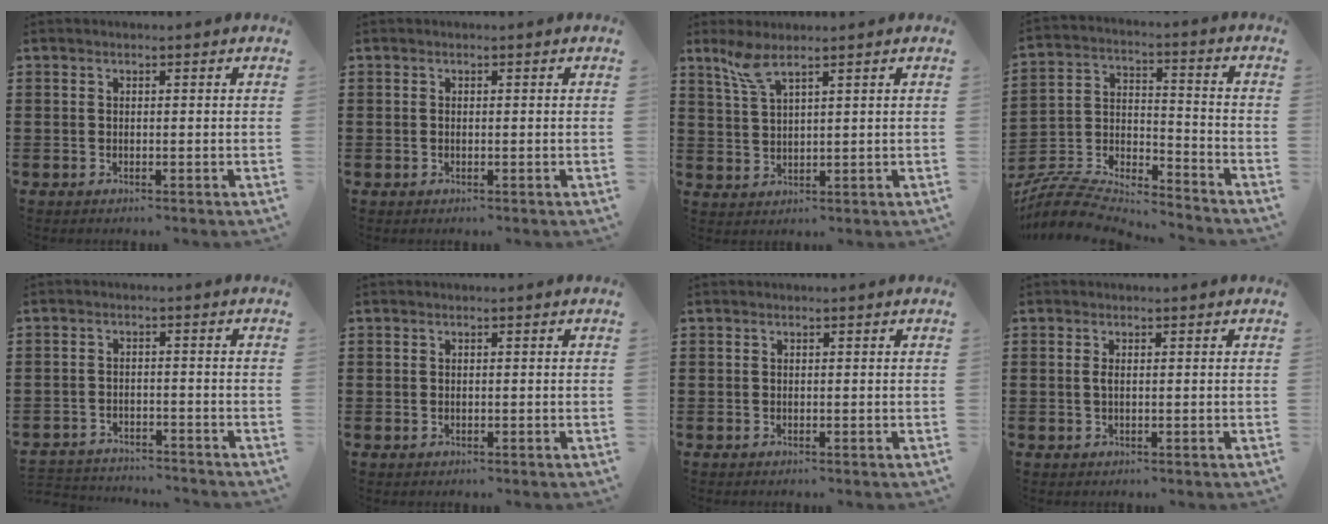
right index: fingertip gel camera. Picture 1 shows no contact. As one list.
[{"total": 0.0}, {"total": 4.1, "force": [2.7, 0.8, 2.9], "torque": [-0.065, 0.004, 0.049]}, {"total": 6.7, "force": [-6.4, 1.7, 1.5], "torque": [-0.043, -0.003, -0.131]}, {"total": 3.0, "force": [-3.0, 0.4, -0.2], "torque": [-0.005, 0.000, -0.066]}, {"total": 0.0}, {"total": 0.0}, {"total": 1.0, "force": [0.0, 0.3, 0.9], "torque": [-0.019, 0.001, -0.001]}]